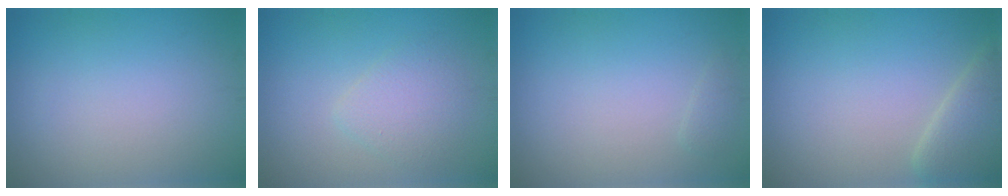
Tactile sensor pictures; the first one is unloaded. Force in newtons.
{"total": 2.4, "press": 2.4, "slide": 0.2}
{"total": 0.6, "press": 0.6, "slide": 0.1}
{"total": 3.3, "press": 3.3, "slide": 0.3}